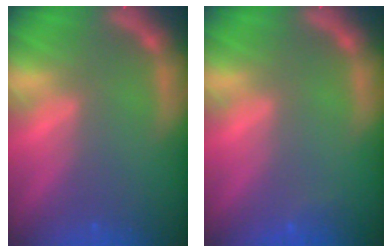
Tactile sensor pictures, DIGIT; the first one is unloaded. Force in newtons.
{"total": 0.9}